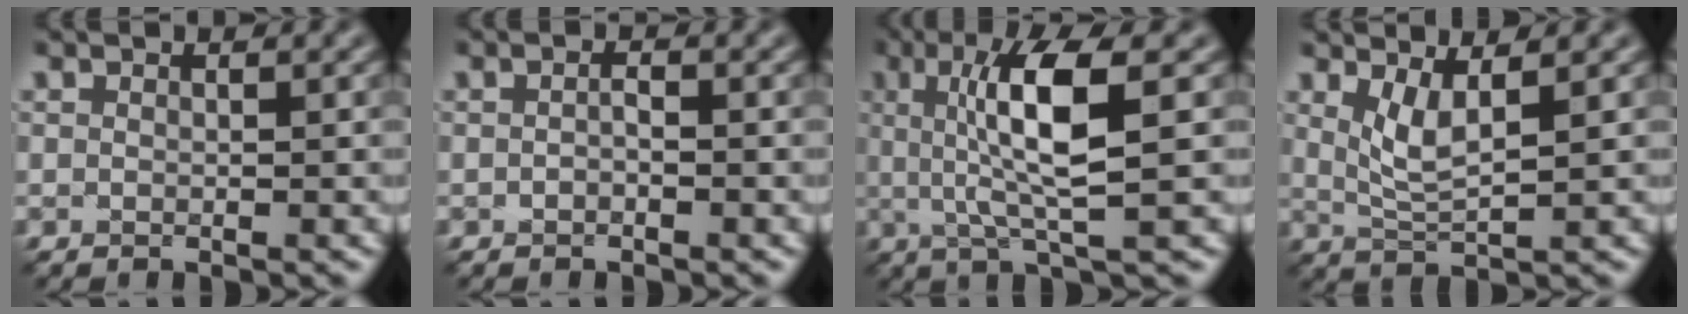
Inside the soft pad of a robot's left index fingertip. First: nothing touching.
{"total": 0.7, "force": [-0.3, 0.3, 0.6], "torque": [-0.012, 0.001, -0.006]}
{"total": 7.0, "force": [1.2, 1.3, 6.8], "torque": [-0.125, 0.004, 0.023]}
{"total": 2.9, "force": [1.3, 0.7, 2.4], "torque": [-0.050, -0.009, 0.031]}